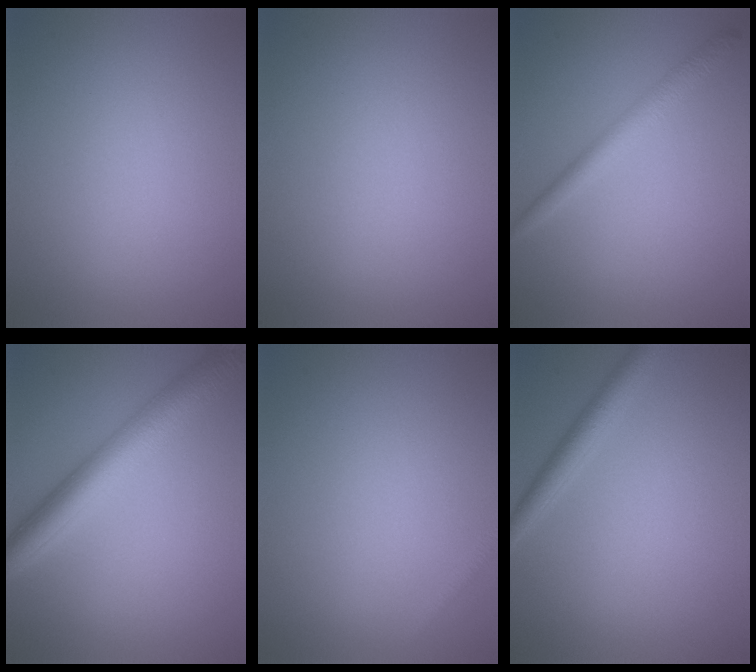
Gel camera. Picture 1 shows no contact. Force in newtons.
{"total": 0.0}
{"total": 2.2, "press": 2.2, "slide": 0.1}
{"total": 6.0, "press": 6.0, "slide": 0.2}
{"total": 0.7, "press": 0.7, "slide": 0.0}
{"total": 2.4, "press": 2.4, "slide": 0.1}